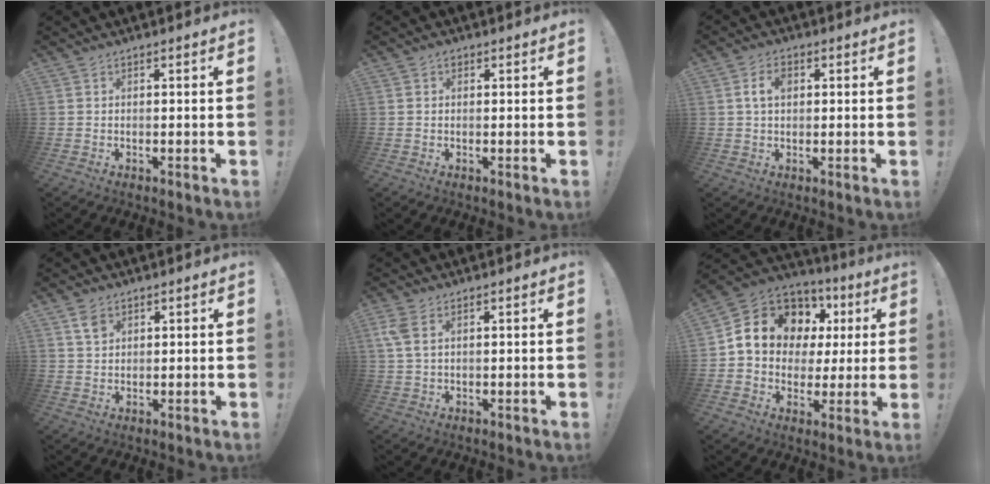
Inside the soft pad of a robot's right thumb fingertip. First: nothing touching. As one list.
[{"total": 1.1, "force": [0.3, 1.0, 0.4], "torque": [-0.008, 0.003, 0.006]}, {"total": 5.0, "force": [1.0, 3.1, 3.8], "torque": [-0.063, 0.006, 0.016]}, {"total": 3.4, "force": [2.0, 2.4, 1.4], "torque": [-0.013, -0.008, 0.036]}, {"total": 4.9, "force": [1.8, 2.4, 3.8], "torque": [-0.095, -0.001, 0.033]}, {"total": 13.9, "force": [5.5, 11.0, 6.6], "torque": [-0.107, -0.032, 0.116]}]